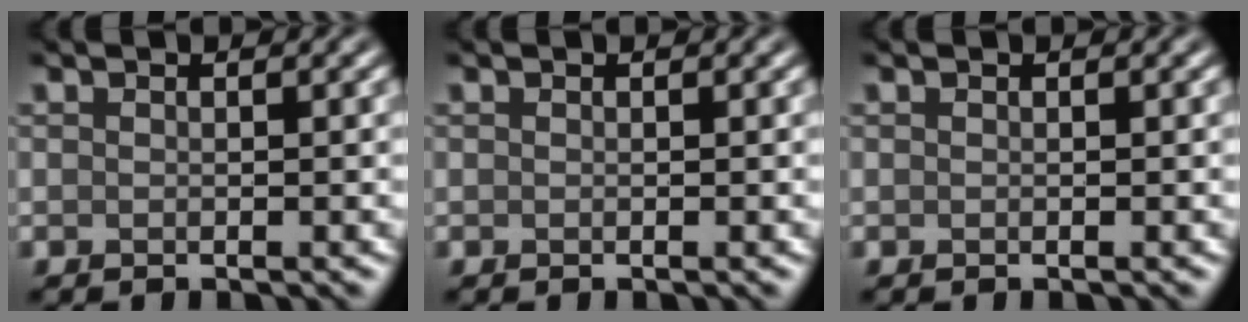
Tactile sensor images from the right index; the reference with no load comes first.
{"total": 0.0}
{"total": 0.0}